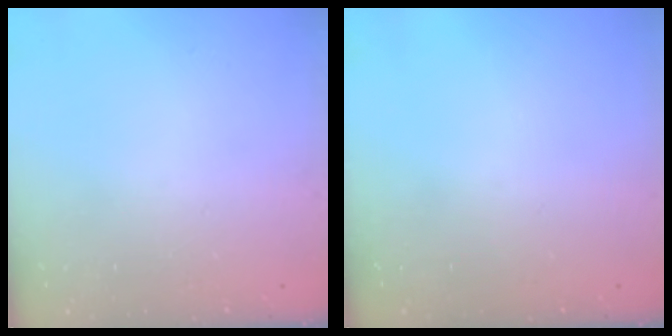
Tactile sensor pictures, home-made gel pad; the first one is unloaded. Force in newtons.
{"total": 0.0}